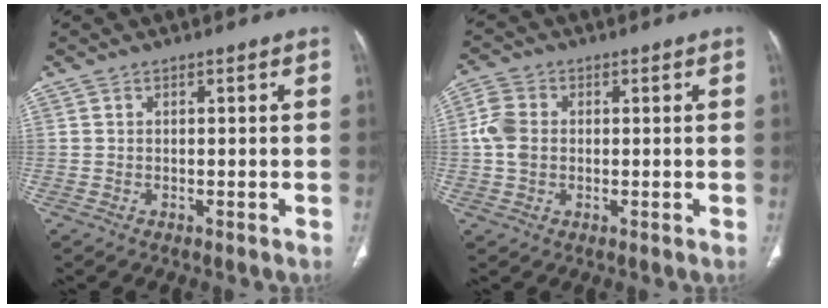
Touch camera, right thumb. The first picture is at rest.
{"total": 5.2, "force": [0.0, 4.0, 3.4], "torque": [-0.078, 0.010, -0.005]}